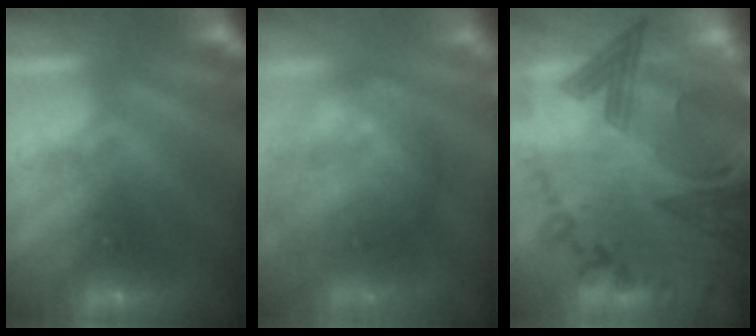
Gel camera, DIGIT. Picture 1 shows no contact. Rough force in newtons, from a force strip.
{"total": 9.1}
{"total": 6.7}